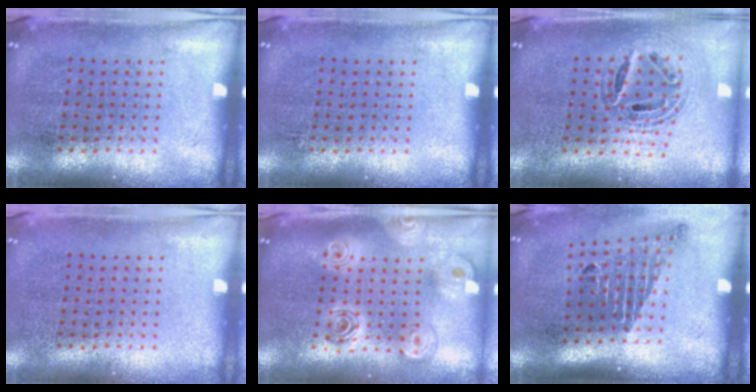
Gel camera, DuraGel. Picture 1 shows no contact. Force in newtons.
{"total": 0.0}
{"total": 0.9, "press": 0.9, "slide": 0.2}
{"total": 0.0}
{"total": 2.3, "press": 1.8, "slide": 1.4}
{"total": 1.8, "press": 1.2, "slide": 1.3}